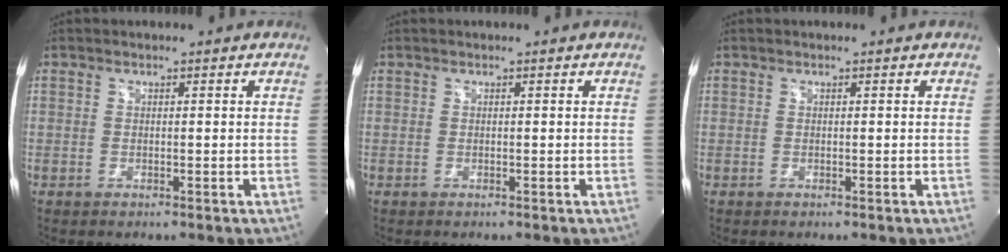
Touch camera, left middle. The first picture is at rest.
{"total": 0.0}
{"total": 0.0}